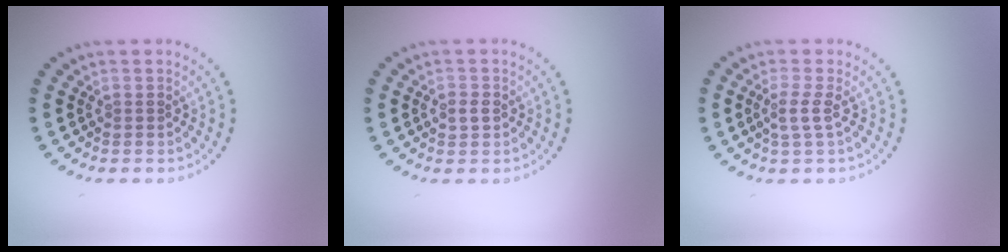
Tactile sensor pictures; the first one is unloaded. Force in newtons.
{"total": 1.4, "press": 1.4, "slide": 0.1}
{"total": 1.8, "press": 1.4, "slide": 1.1}